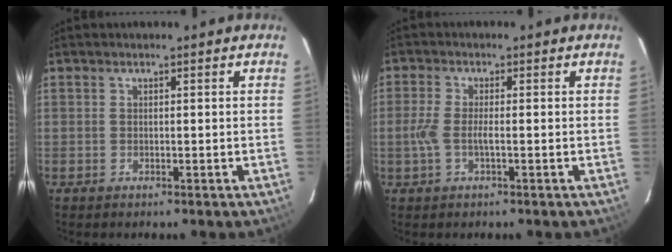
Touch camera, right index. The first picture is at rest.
{"total": 4.0, "force": [-0.9, 0.9, 3.7], "torque": [-0.085, 0.000, -0.019]}